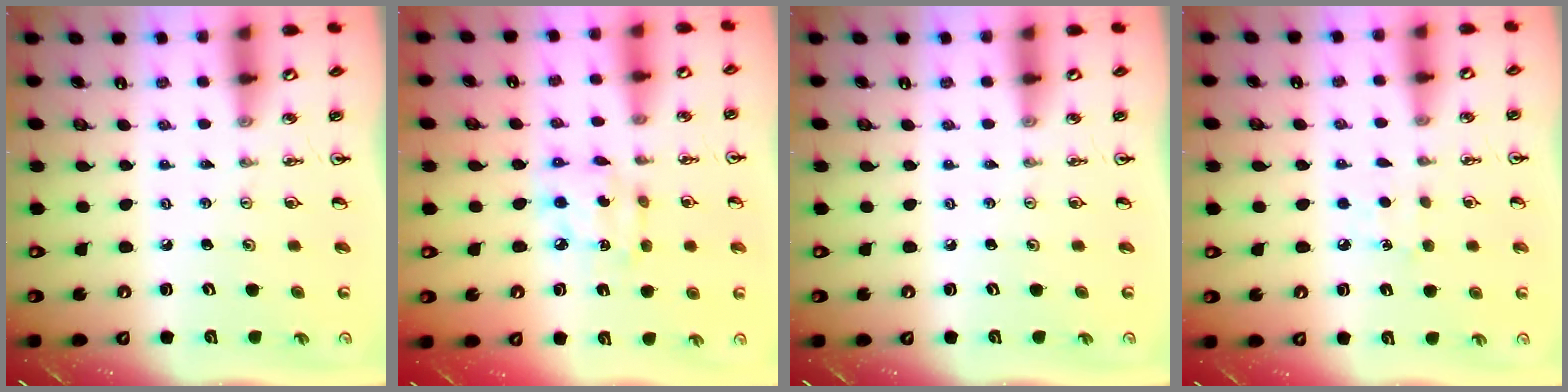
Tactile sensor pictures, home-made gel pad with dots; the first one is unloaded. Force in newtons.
{"total": 7.6, "press": 7.5, "slide": 0.4}
{"total": 0.0}
{"total": 4.2, "press": 4.2, "slide": 0.5}